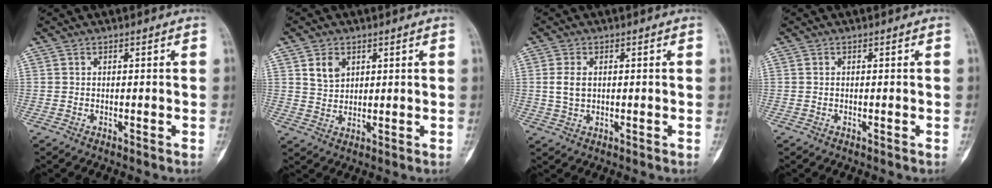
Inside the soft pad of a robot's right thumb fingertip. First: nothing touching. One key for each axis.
{"total": 4.5, "fx": 2.1, "fy": 3.3, "fz": 2.3, "tx": -0.026, "ty": -0.015, "tz": 0.043}
{"total": 3.7, "fx": 0.5, "fy": 2.3, "fz": 2.8, "tx": -0.056, "ty": -0.002, "tz": 0.012}
{"total": 0.0}